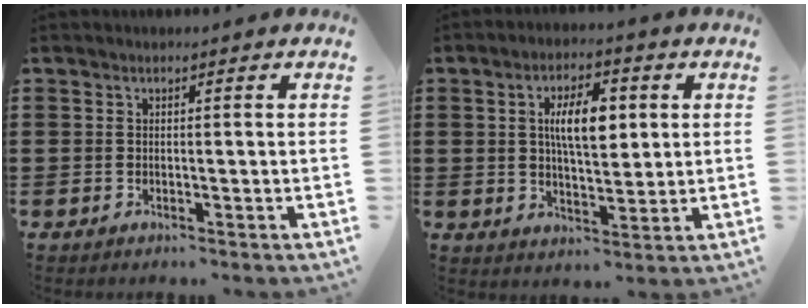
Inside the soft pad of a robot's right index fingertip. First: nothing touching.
{"total": 7.6, "force": [1.7, 3.2, 6.7], "torque": [-0.130, 0.010, 0.026]}